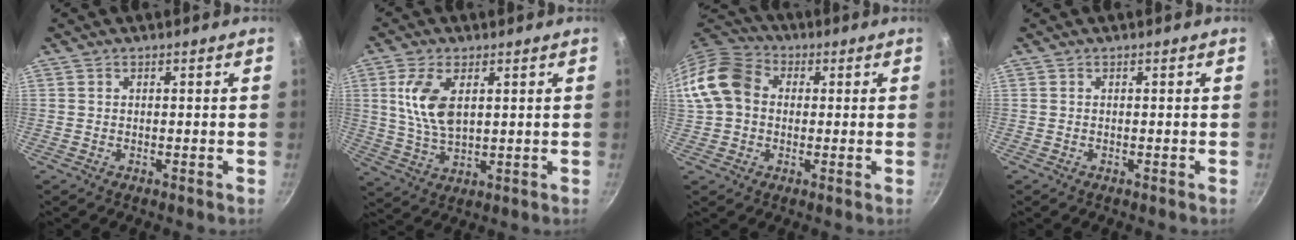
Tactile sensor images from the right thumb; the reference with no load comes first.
{"total": 9.6, "force": [2.6, 5.0, 7.7], "torque": [-0.149, -0.013, 0.055]}
{"total": 11.8, "force": [1.1, 9.3, 7.2], "torque": [-0.116, 0.025, 0.005]}
{"total": 0.0}